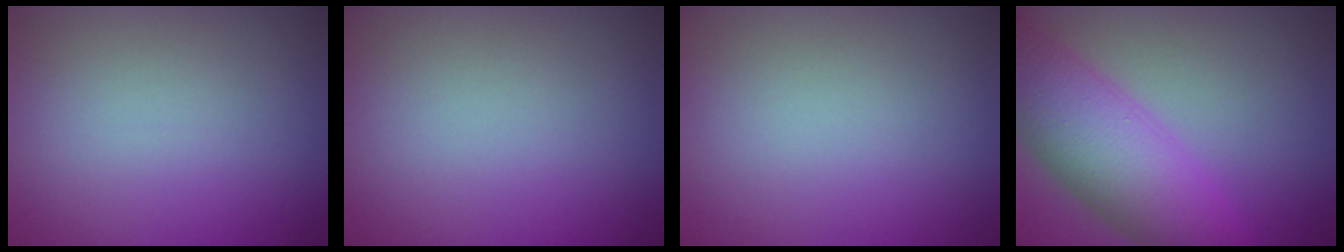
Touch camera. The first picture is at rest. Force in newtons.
{"total": 0.0}
{"total": 0.0}
{"total": 8.3, "press": 8.3, "slide": 0.4}